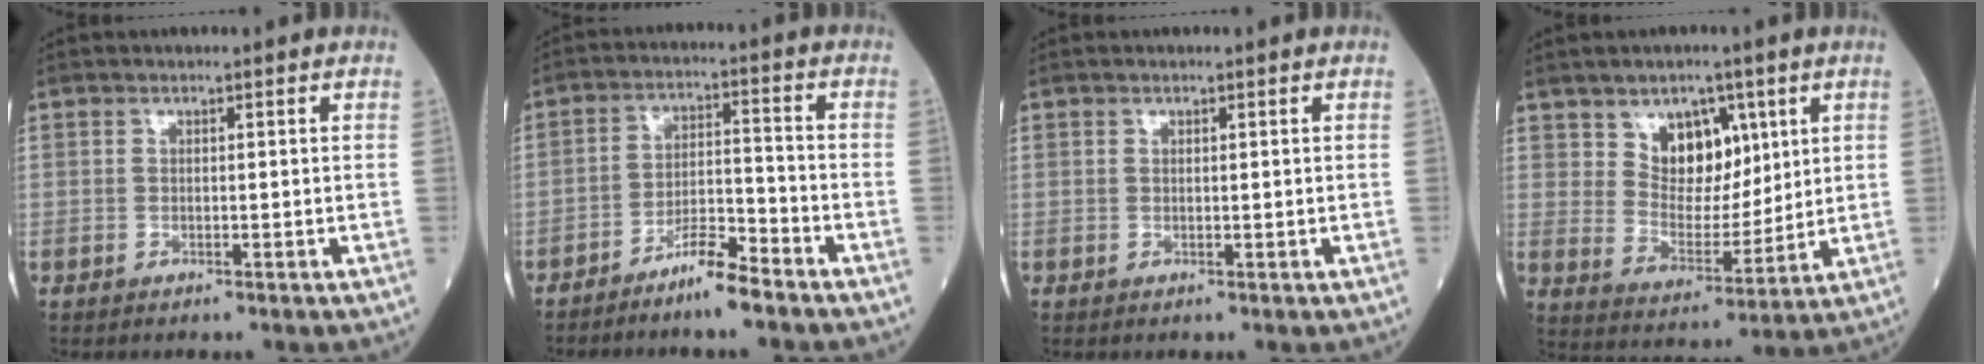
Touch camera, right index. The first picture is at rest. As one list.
[{"total": 6.2, "force": [-5.0, 0.4, 3.7], "torque": [-0.069, -0.003, -0.095]}, {"total": 0.0}, {"total": 8.5, "force": [4.2, 5.2, 5.2], "torque": [-0.087, 0.001, 0.082]}]